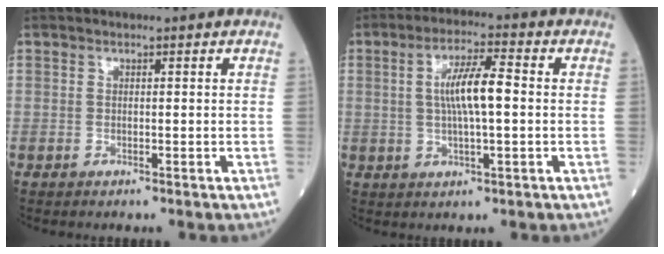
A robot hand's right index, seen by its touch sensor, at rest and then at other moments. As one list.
[{"total": 7.5, "force": [0.5, 1.2, 7.4], "torque": [-0.140, 0.010, 0.008]}]